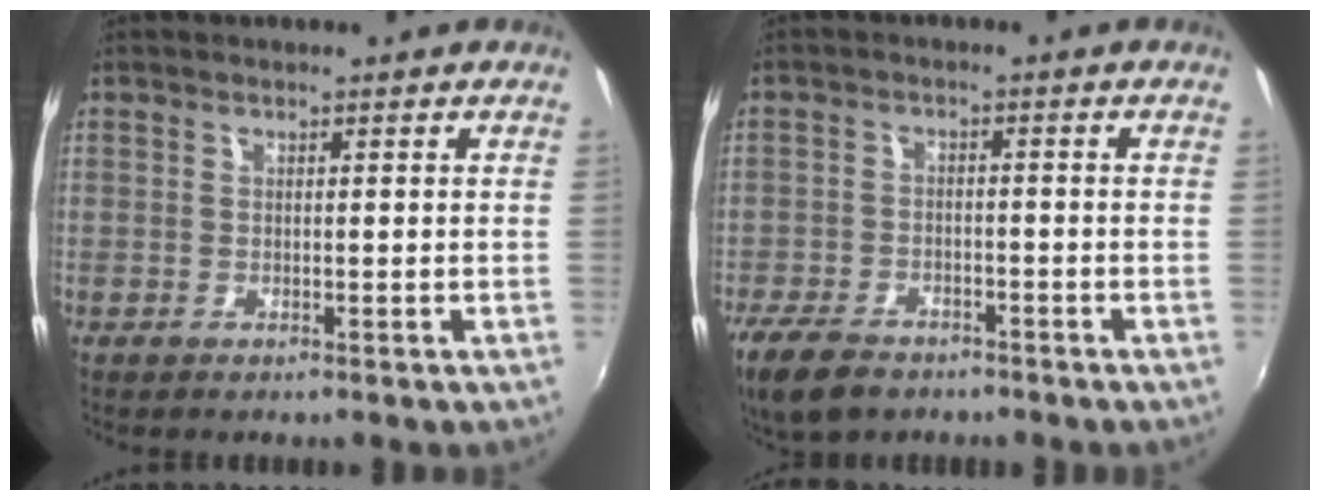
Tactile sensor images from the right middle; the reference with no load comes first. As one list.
[{"total": 9.2, "force": [-6.8, 4.6, 4.3], "torque": [-0.118, -0.013, -0.123]}]